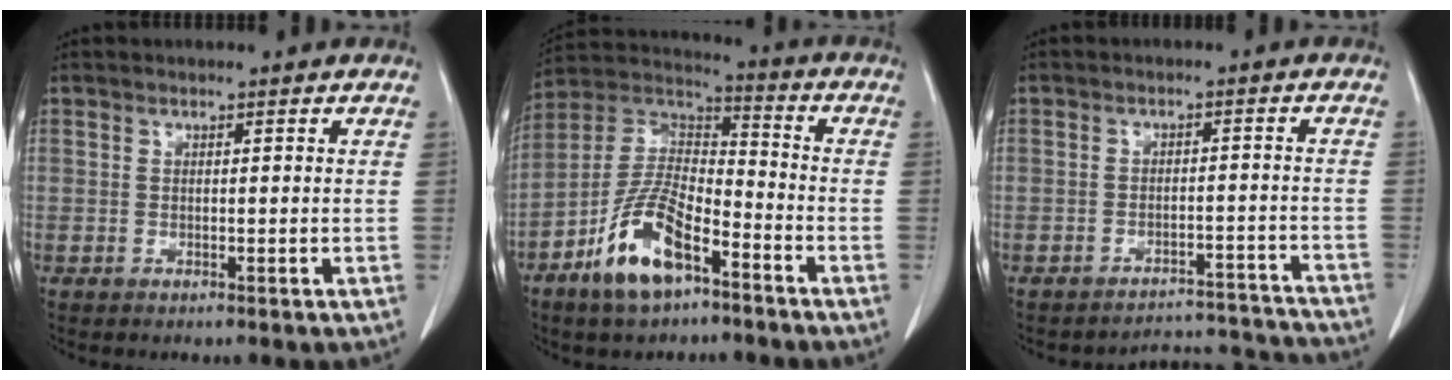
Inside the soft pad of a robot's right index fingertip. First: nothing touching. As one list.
[{"total": 12.9, "force": [-7.1, 4.9, 9.6], "torque": [-0.198, 0.007, -0.131]}, {"total": 9.4, "force": [-9.1, 1.6, -1.9], "torque": [0.041, 0.044, -0.107]}]